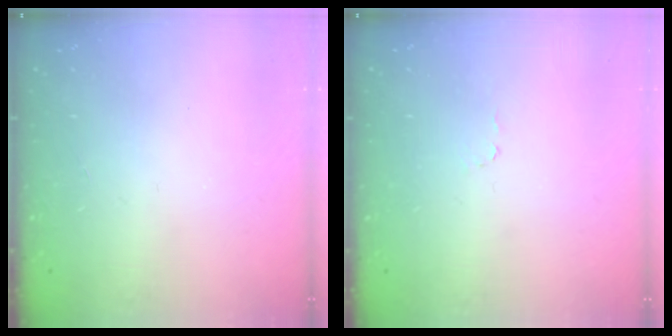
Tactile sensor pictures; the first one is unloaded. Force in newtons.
{"total": 2.7, "press": 2.7, "slide": 0.3}